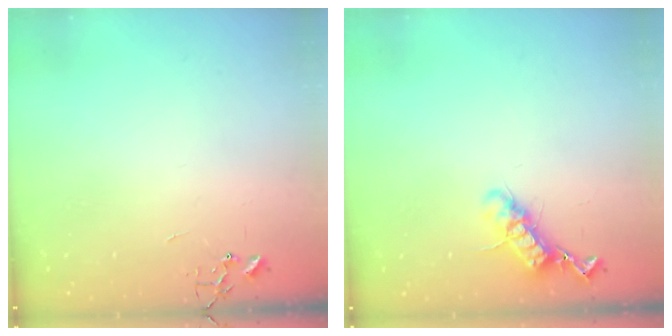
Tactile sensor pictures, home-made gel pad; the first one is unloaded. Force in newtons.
{"total": 12.3, "press": 12.3, "slide": 0.6}